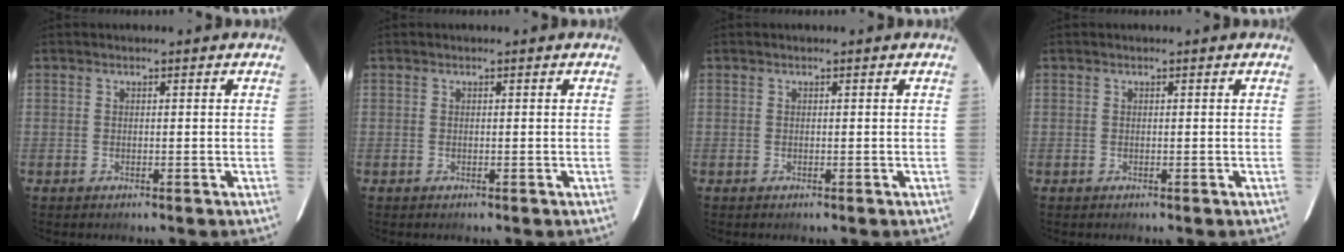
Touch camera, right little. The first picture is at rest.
{"total": 0.0}
{"total": 0.0}
{"total": 0.0}